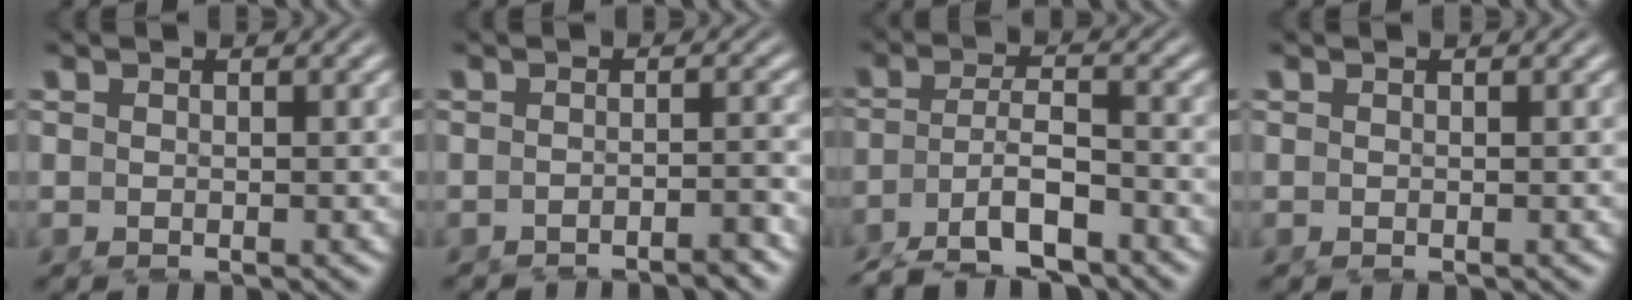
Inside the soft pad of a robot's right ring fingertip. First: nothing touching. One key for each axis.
{"total": 2.1, "fx": -2.0, "fy": -0.5, "fz": 0.4, "tx": 0.000, "ty": 0.008, "tz": -0.040}
{"total": 6.0, "fx": -4.1, "fy": 2.4, "fz": 3.6, "tx": -0.071, "ty": -0.028, "tz": -0.054}
{"total": 0.0}